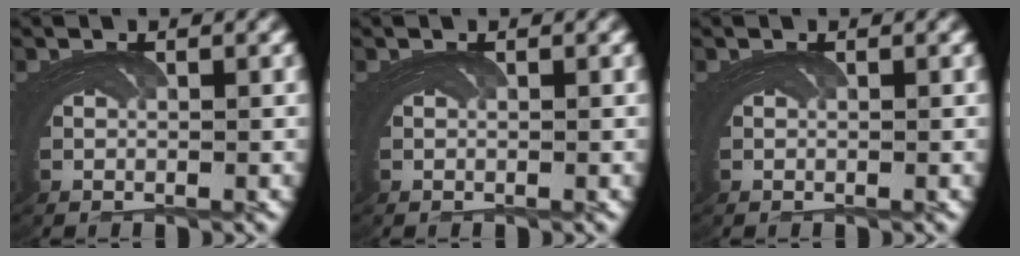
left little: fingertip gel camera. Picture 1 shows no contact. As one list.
[{"total": 0.0}, {"total": 0.0}]